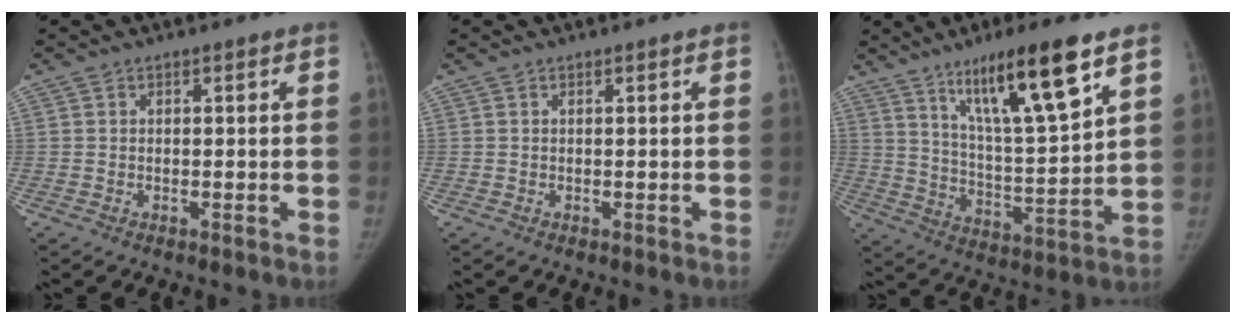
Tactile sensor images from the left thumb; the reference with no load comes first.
{"total": 0.0}
{"total": 17.2, "force": [10.0, 2.7, 13.7], "torque": [-0.220, -0.052, 0.179]}